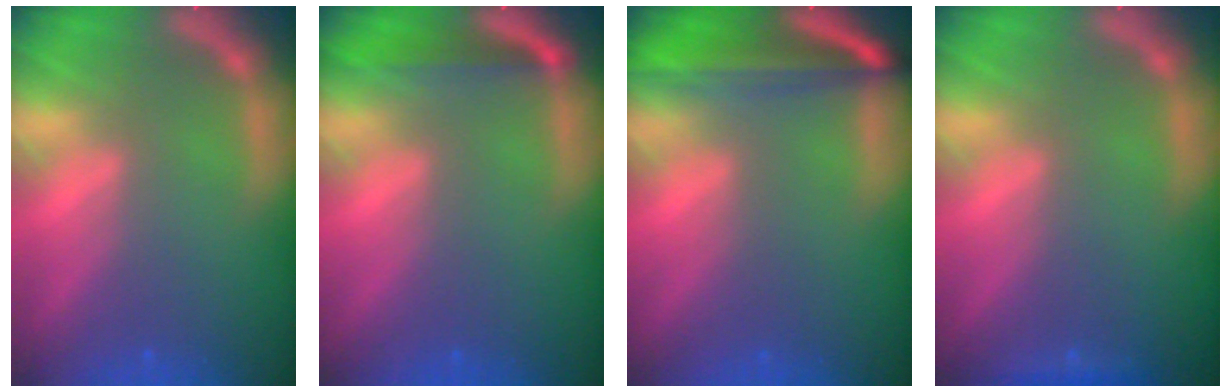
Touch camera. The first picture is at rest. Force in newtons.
{"total": 3.0}
{"total": 7.6}
{"total": 0.9}